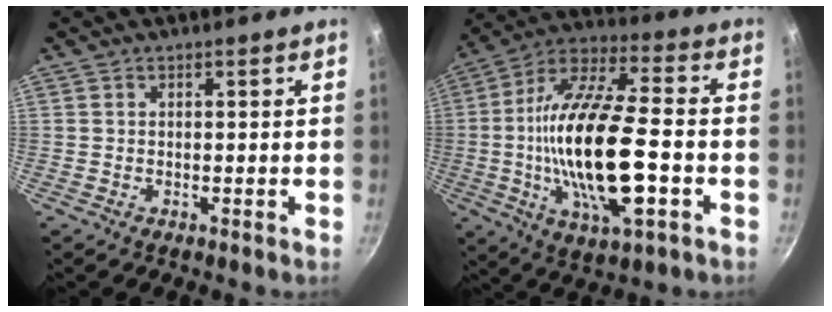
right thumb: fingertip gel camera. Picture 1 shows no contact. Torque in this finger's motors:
{"motor_torque": [-0.11, 1.52, 2.57, -0.20, 0.53]}